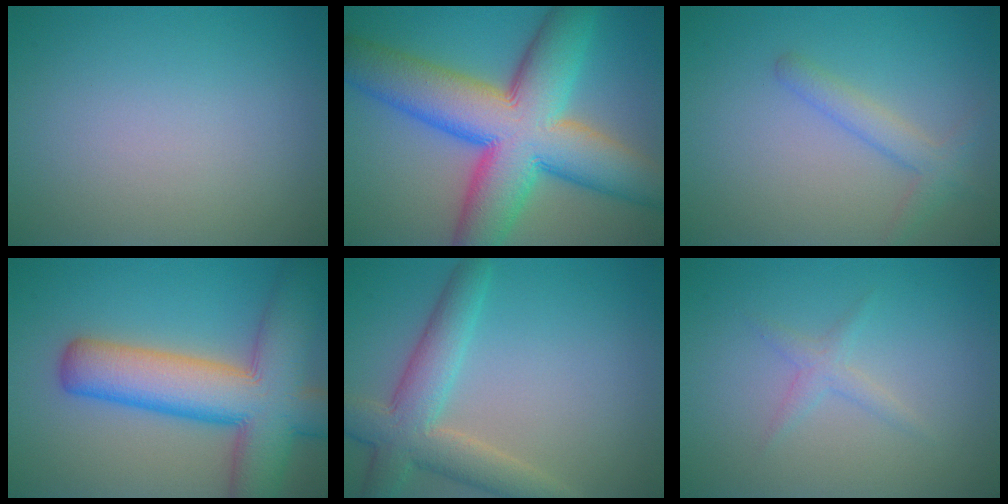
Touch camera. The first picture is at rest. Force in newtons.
{"total": 14.6, "press": 14.6, "slide": 0.4}
{"total": 2.2, "press": 2.2, "slide": 0.1}
{"total": 11.5, "press": 11.5, "slide": 0.5}
{"total": 5.6, "press": 5.6, "slide": 0.6}
{"total": 1.3, "press": 1.3, "slide": 0.0}